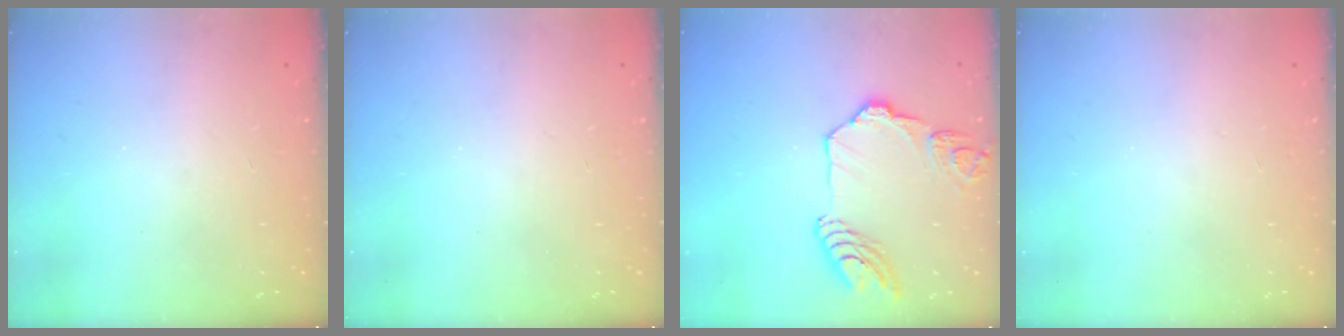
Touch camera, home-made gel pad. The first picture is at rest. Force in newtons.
{"total": 0.0}
{"total": 14.6, "press": 14.5, "slide": 1.8}
{"total": 0.0}